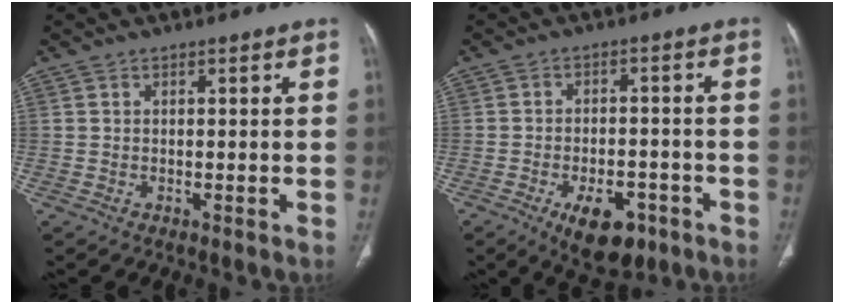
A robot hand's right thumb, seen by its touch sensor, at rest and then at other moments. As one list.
[{"total": 10.0, "force": [-5.3, 5.3, 6.6], "torque": [-0.081, 0.020, -0.072]}]